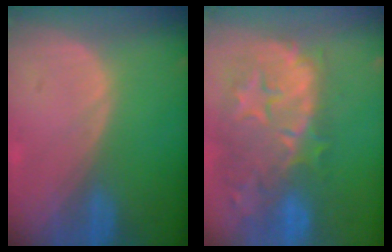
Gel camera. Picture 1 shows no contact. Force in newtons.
{"total": 13.1, "press": 11.7, "slide": 6.0}